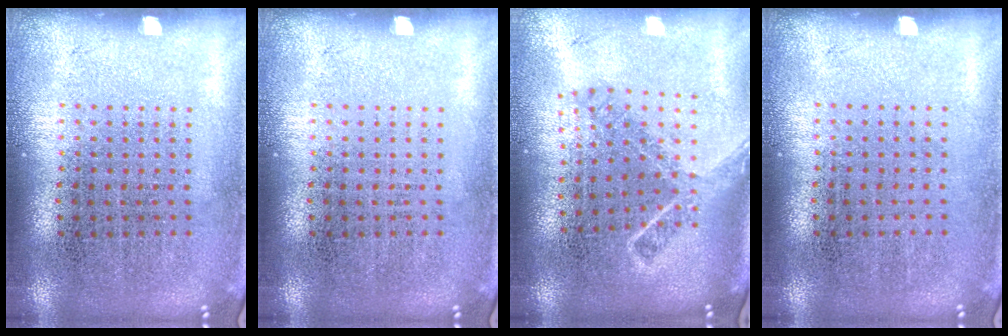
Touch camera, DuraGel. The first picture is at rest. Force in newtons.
{"total": 0.0}
{"total": 1.8, "press": 1.3, "slide": 1.3}
{"total": 0.0}